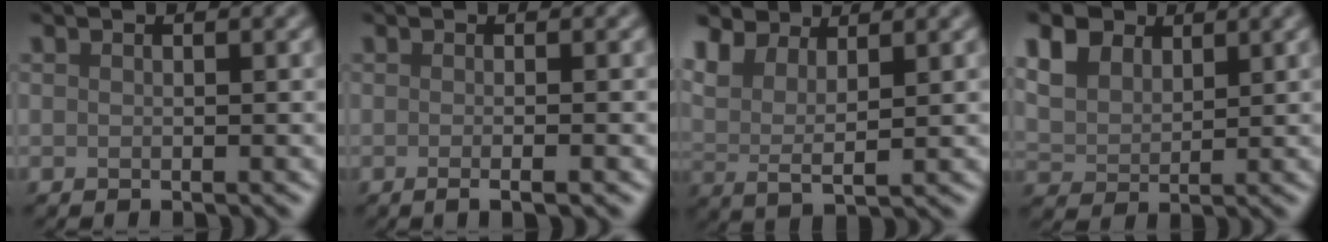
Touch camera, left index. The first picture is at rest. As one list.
[{"total": 2.4, "force": [-0.4, 0.9, 2.2], "torque": [-0.014, -0.002, -0.013]}, {"total": 5.5, "force": [4.0, 2.4, 2.9], "torque": [-0.066, 0.006, 0.067]}, {"total": 7.7, "force": [4.6, 4.9, 3.8], "torque": [-0.116, 0.015, 0.082]}]